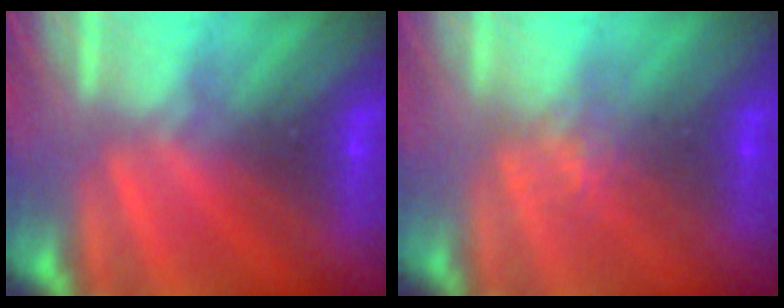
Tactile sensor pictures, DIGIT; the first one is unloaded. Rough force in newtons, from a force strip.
{"total": 1.2}